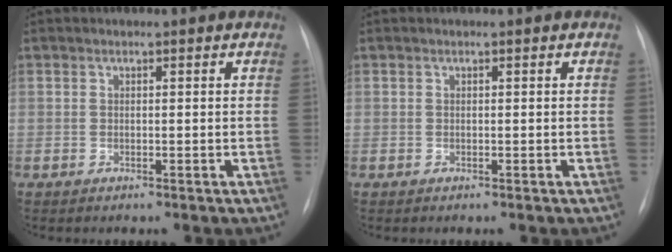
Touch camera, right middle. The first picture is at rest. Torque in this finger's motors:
{"motor_torque": [-0.24, -0.24, -0.01, 0.00]}